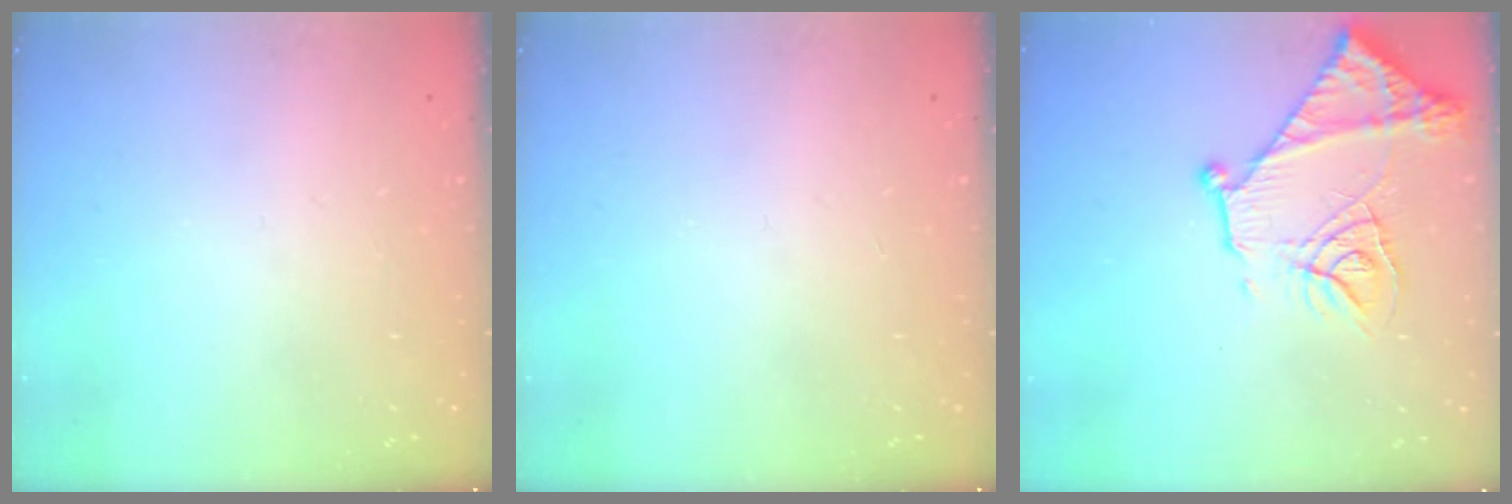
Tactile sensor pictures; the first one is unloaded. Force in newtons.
{"total": 0.0}
{"total": 17.6, "press": 17.5, "slide": 1.7}